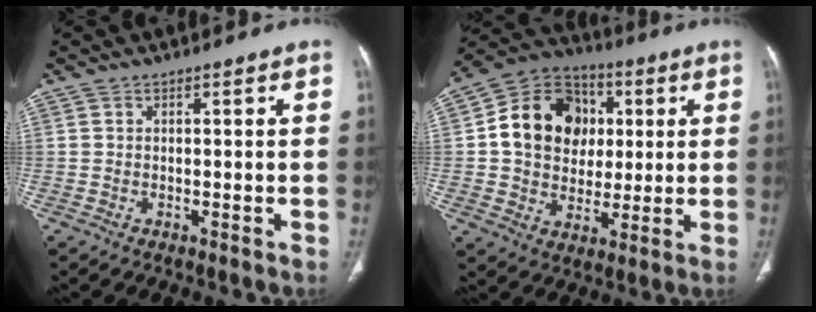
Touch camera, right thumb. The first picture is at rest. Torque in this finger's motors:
{"motor_torque": [1.50, 1.82, 0.65, -0.51, 0.08]}